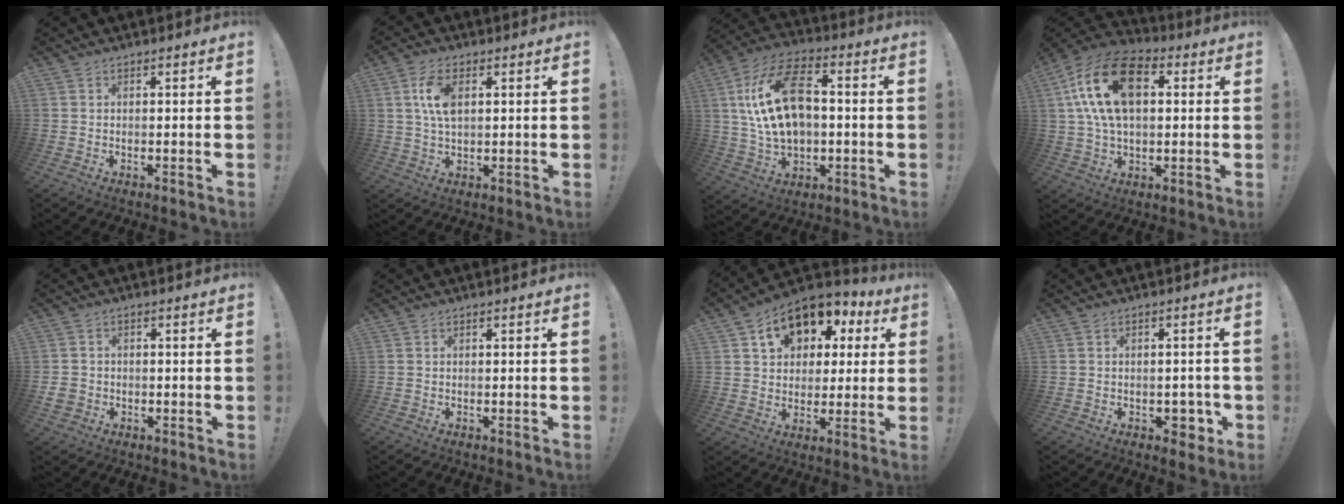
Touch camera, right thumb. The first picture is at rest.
{"total": 7.7, "force": [2.0, 4.0, 6.2], "torque": [-0.120, -0.003, 0.030]}
{"total": 19.4, "force": [2.0, 12.4, 14.8], "torque": [-0.265, 0.009, 0.035]}
{"total": 20.1, "force": [5.3, 11.9, 15.4], "torque": [-0.295, -0.003, 0.088]}
{"total": 3.5, "force": [-0.8, 3.1, 1.5], "torque": [-0.034, 0.001, -0.015]}
{"total": 0.0}
{"total": 14.2, "force": [7.0, 9.9, 7.3], "torque": [-0.108, -0.031, 0.131]}
{"total": 4.8, "force": [-1.2, 3.7, 2.9], "torque": [-0.024, 0.008, -0.016]}